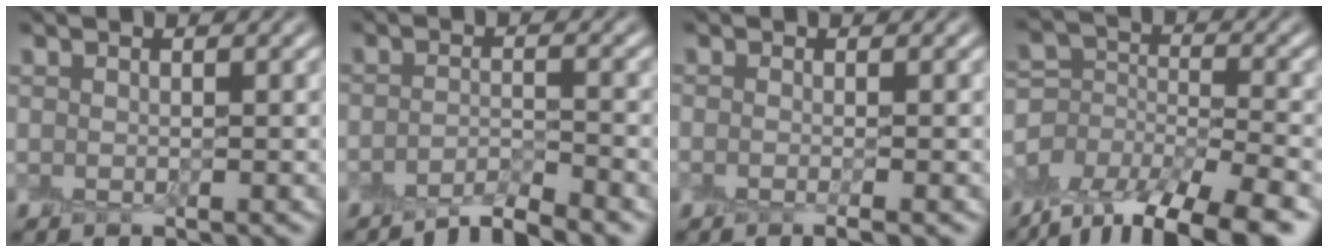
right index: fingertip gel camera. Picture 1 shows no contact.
{"total": 3.3, "force": [-2.7, 0.6, 1.8], "torque": [-0.020, 0.004, -0.058]}
{"total": 1.3, "force": [-0.4, 0.3, 1.2], "torque": [-0.019, -0.009, -0.010]}
{"total": 11.1, "force": [-8.5, 4.3, 5.8], "torque": [-0.098, 0.003, -0.148]}